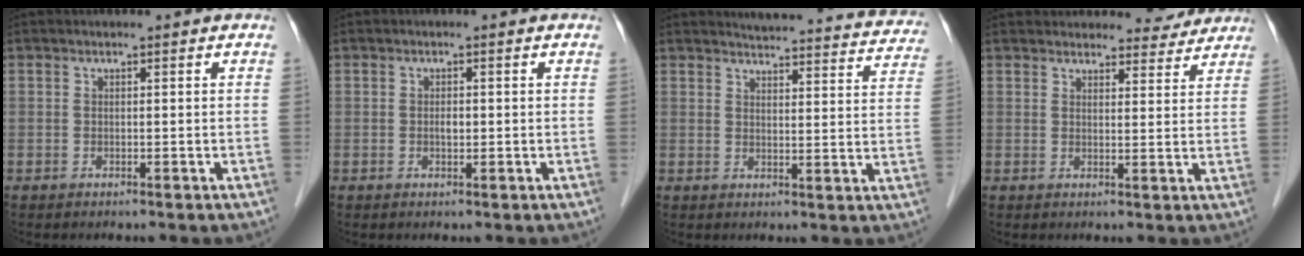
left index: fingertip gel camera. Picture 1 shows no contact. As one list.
[{"total": 1.1, "force": [-0.1, 0.6, 1.0], "torque": [-0.019, 0.001, -0.002]}, {"total": 20.9, "force": [19.9, 3.2, 5.2], "torque": [-0.057, -0.044, 0.218]}, {"total": 8.1, "force": [7.7, 2.2, 0.8], "torque": [0.016, 0.008, 0.077]}]